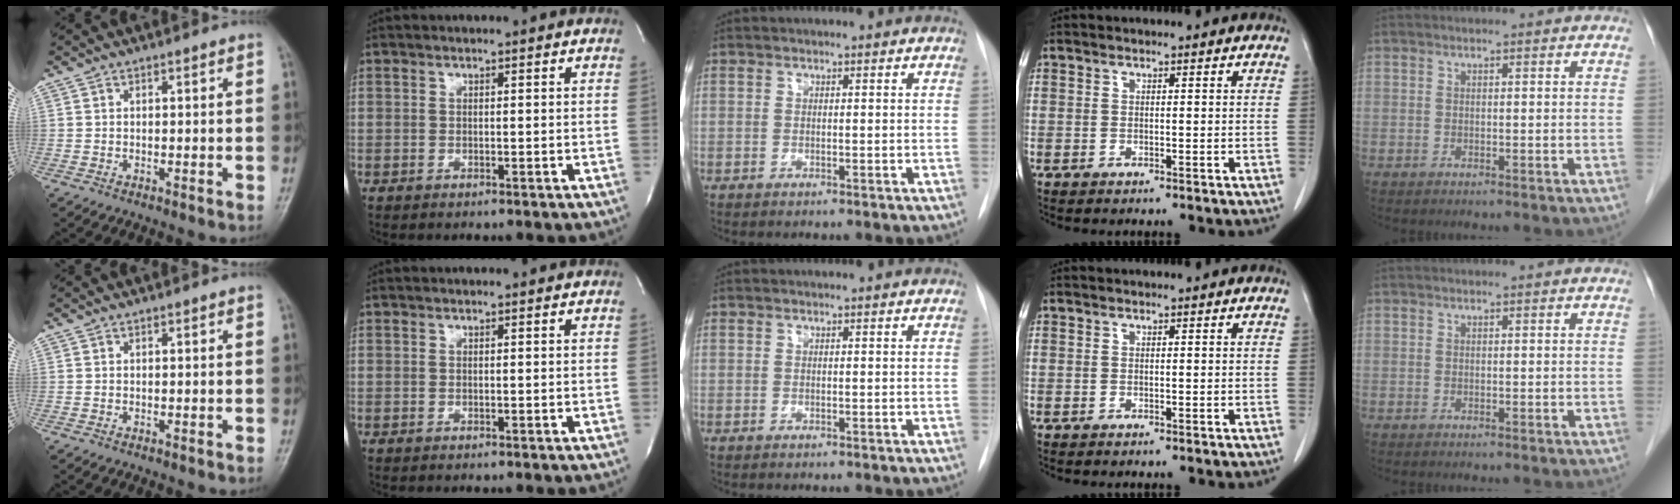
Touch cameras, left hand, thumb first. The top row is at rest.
{}